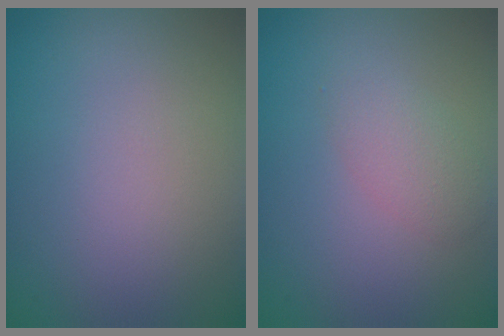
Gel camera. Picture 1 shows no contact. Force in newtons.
{"total": 2.1, "press": 2.1, "slide": 0.1}